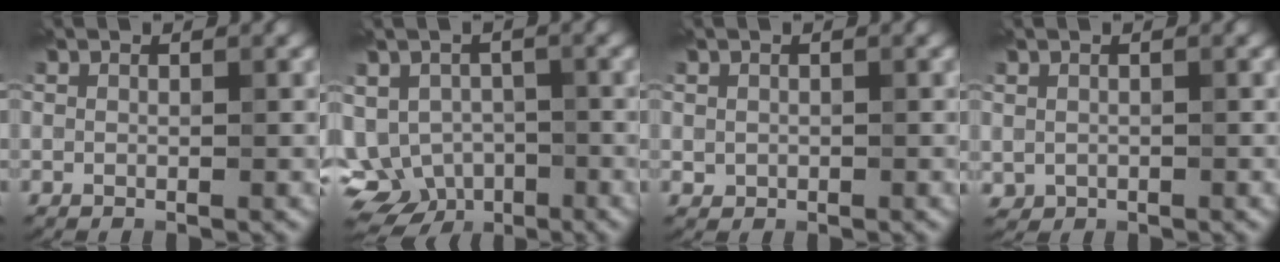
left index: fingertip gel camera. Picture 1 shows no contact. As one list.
[{"total": 8.9, "force": [-4.0, 6.6, 4.4], "torque": [-0.065, -0.015, -0.058]}, {"total": 0.8, "force": [0.0, 0.7, 0.3], "torque": [-0.004, -0.004, 0.001]}, {"total": 0.9, "force": [0.0, 0.9, 0.3], "torque": [-0.006, -0.006, 0.002]}]